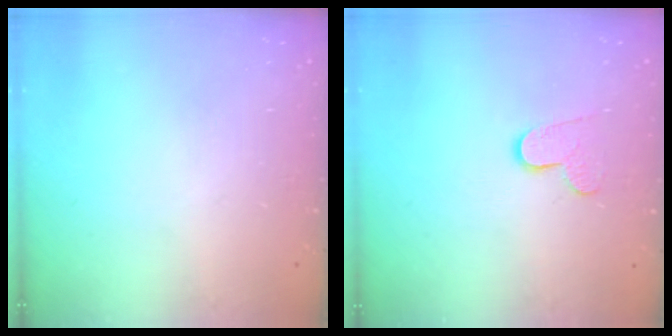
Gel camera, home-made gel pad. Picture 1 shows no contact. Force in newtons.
{"total": 7.1, "press": 7.1, "slide": 0.5}